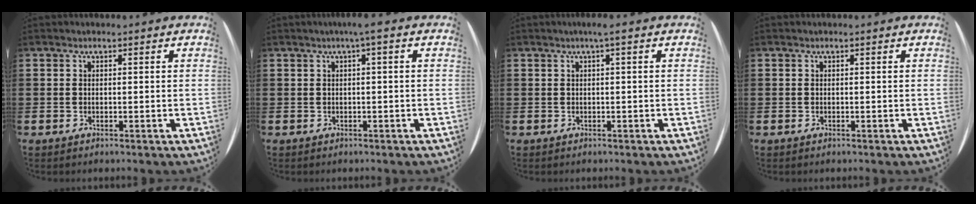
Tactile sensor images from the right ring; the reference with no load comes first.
{"total": 1.0, "force": [-0.2, -0.2, 1.0], "torque": [-0.016, -0.003, -0.005]}
{"total": 0.8, "force": [0.1, -0.1, 0.8], "torque": [-0.011, -0.003, 0.000]}
{"total": 0.0}